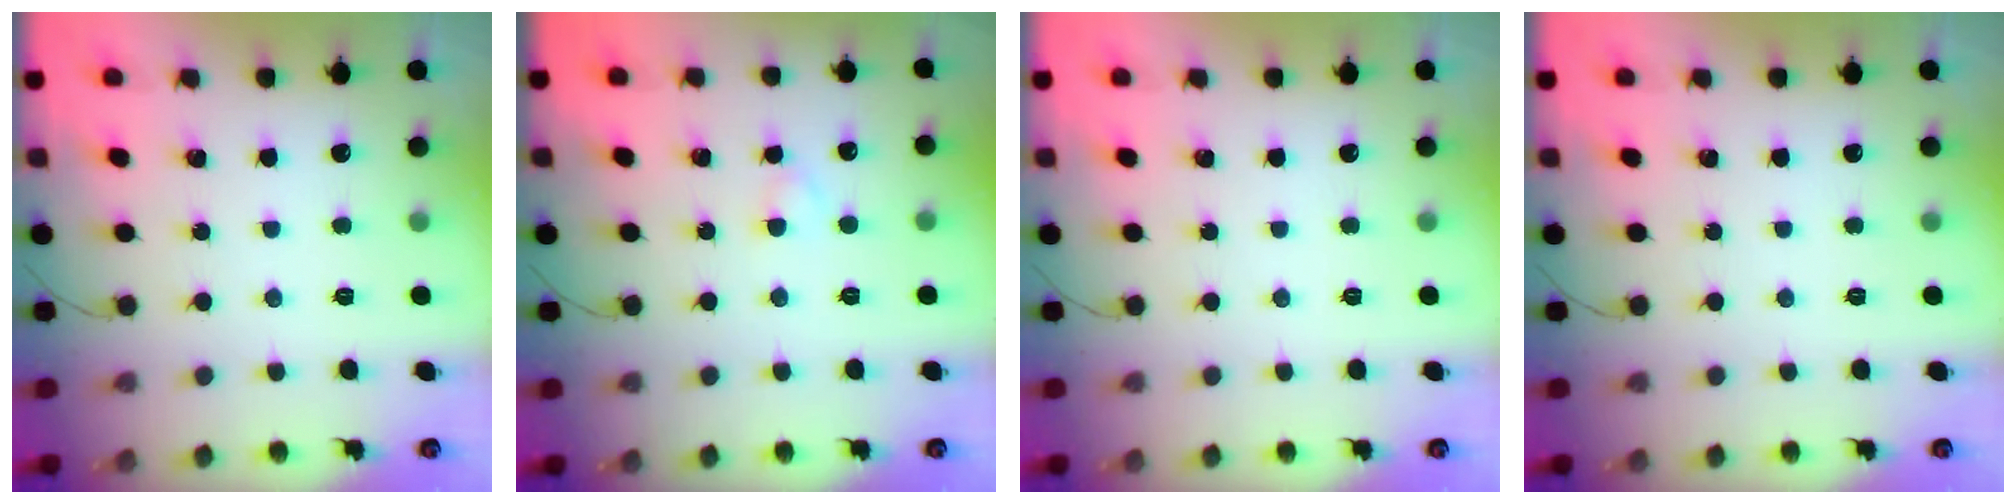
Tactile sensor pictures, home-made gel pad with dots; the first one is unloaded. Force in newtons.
{"total": 1.9, "press": 1.7, "slide": 0.9}
{"total": 0.0}
{"total": 0.0}